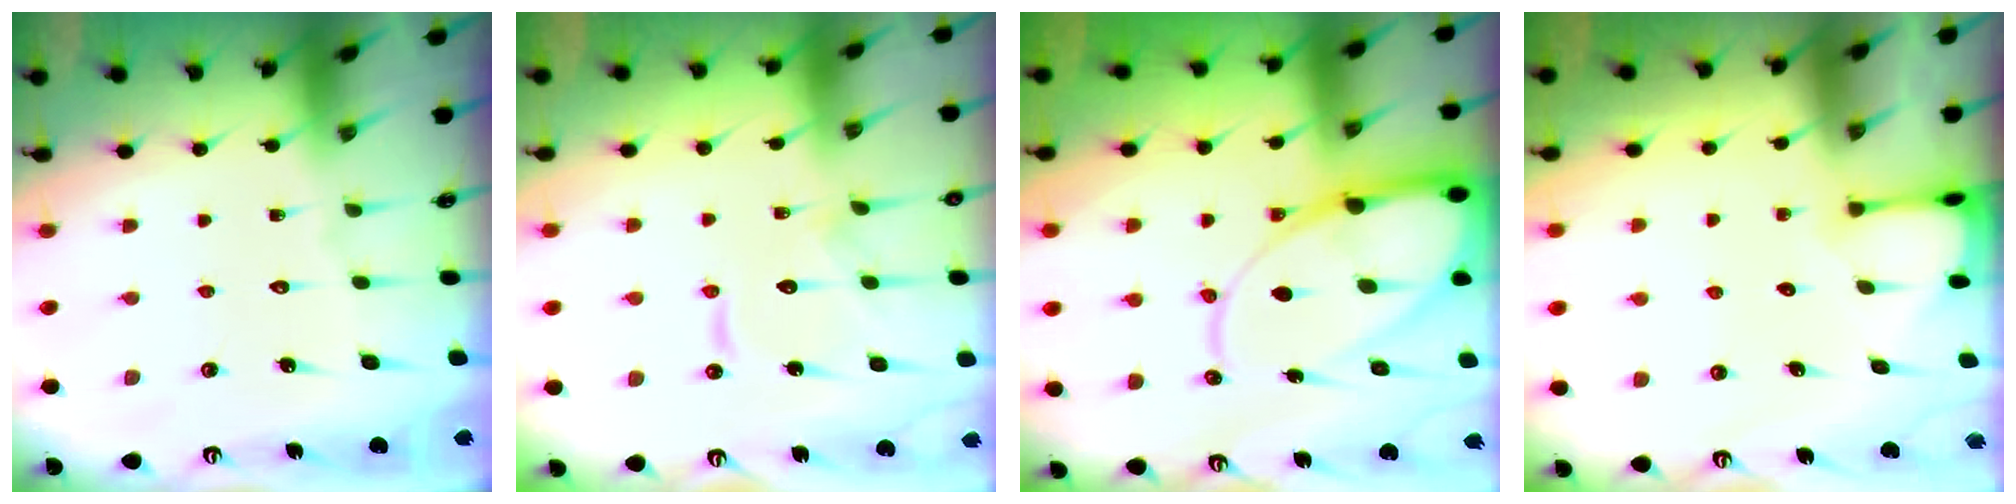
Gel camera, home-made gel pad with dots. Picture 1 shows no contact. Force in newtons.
{"total": 9.8, "press": 9.7, "slide": 0.8}
{"total": 16.3, "press": 16.2, "slide": 1.6}
{"total": 2.3, "press": 2.3, "slide": 0.4}